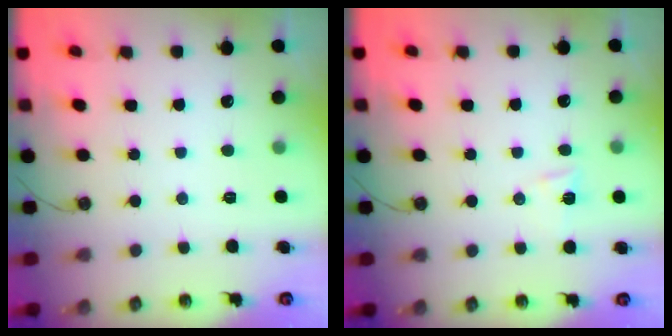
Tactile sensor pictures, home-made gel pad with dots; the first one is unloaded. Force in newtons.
{"total": 5.9, "press": 5.8, "slide": 1.2}